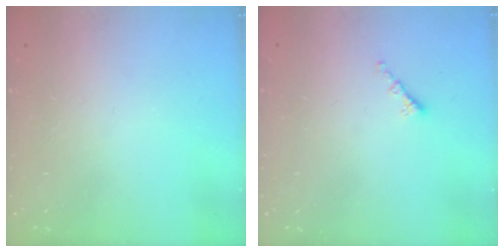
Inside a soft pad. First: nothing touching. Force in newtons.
{"total": 0.8, "press": 0.8, "slide": 0.2}